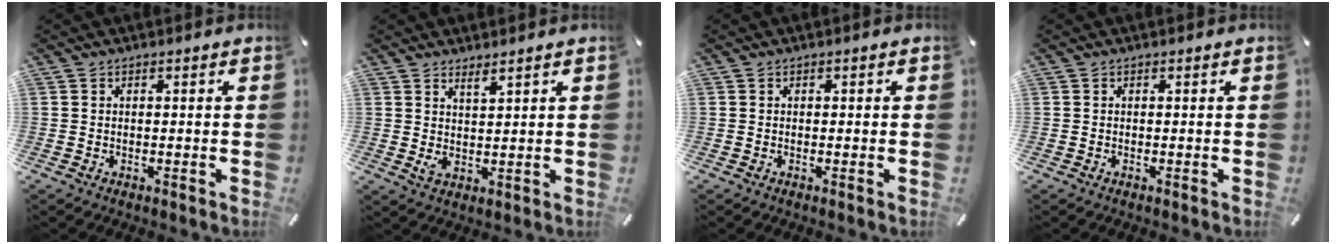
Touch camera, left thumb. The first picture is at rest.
{"total": 3.4, "force": [2.4, 1.2, 2.2], "torque": [-0.042, -0.023, 0.040]}
{"total": 0.0}
{"total": 0.0}